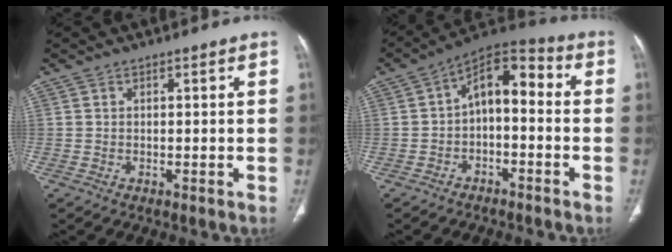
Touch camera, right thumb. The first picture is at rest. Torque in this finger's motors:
{"motor_torque": [1.91, 3.10, 1.15, -0.67, 0.07]}